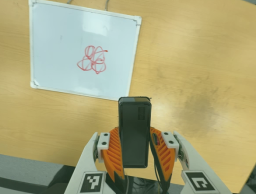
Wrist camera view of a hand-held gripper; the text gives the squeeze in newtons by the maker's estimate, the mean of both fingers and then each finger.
{"total": 4.7, "left": 3.3, "right": 6.1}